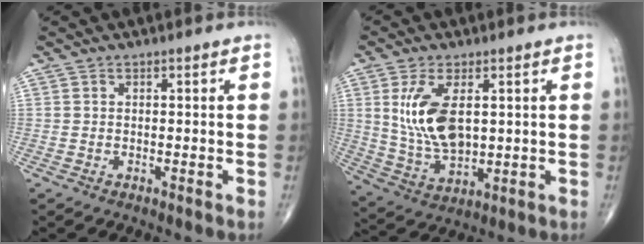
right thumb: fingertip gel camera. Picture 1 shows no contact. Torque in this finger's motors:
{"motor_torque": [-0.53, 1.09, 1.14, 0.29, 0.12]}